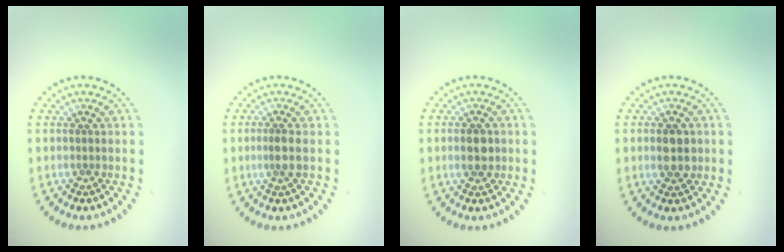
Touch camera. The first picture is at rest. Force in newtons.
{"total": 1.6, "press": 1.2, "slide": 1.0}
{"total": 2.8, "press": 2.8, "slide": 0.2}
{"total": 2.5, "press": 2.4, "slide": 0.2}